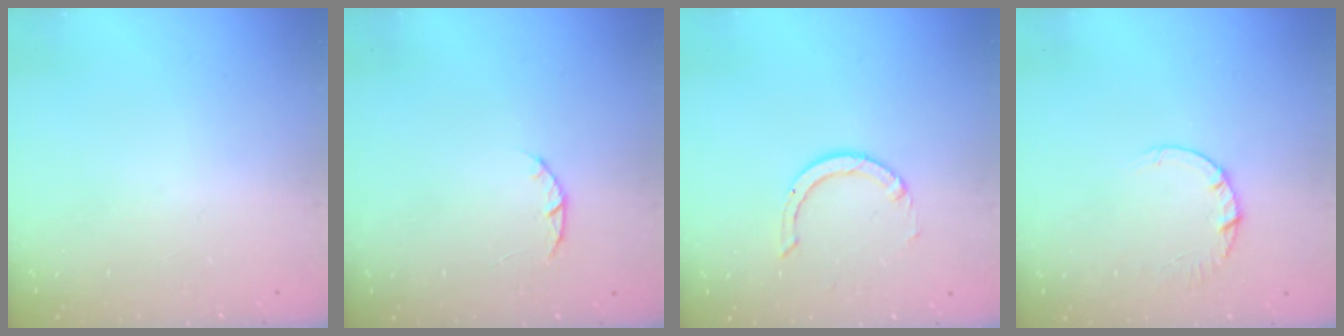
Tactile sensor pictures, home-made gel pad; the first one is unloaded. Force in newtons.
{"total": 3.0, "press": 3.0, "slide": 0.4}
{"total": 2.8, "press": 2.8, "slide": 0.2}
{"total": 2.7, "press": 2.7, "slide": 0.4}